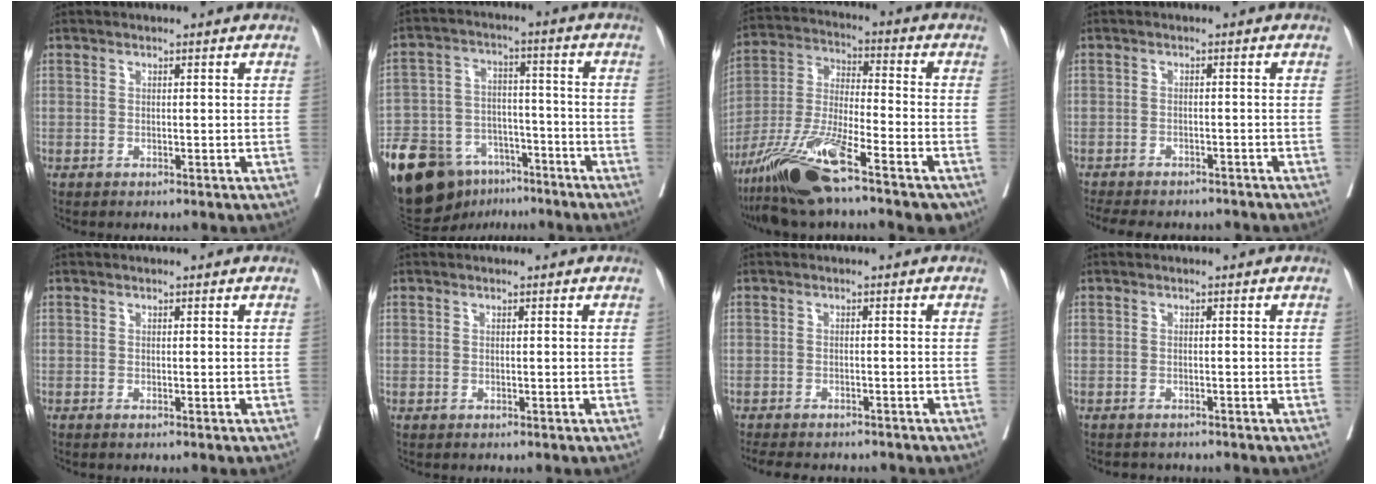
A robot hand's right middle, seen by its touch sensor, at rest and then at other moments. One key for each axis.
{"total": 22.4, "fx": -14.5, "fy": 12.7, "fz": 11.5, "tx": -0.291, "ty": -0.005, "tz": -0.242}
{"total": 18.2, "fx": -11.6, "fy": 3.2, "fz": 13.7, "tx": -0.266, "ty": -0.030, "tz": -0.209}
{"total": 11.4, "fx": -10.0, "fy": 3.8, "fz": 3.9, "tx": -0.074, "ty": -0.002, "tz": -0.127}
{"total": 0.0}
{"total": 0.0}
{"total": 9.4, "fx": -8.2, "fy": 3.0, "fz": 3.4, "tx": -0.056, "ty": -0.006, "tz": -0.108}
{"total": 2.6, "fx": -2.4, "fy": 1.1, "fz": 0.2, "tx": -0.004, "ty": -0.003, "tz": -0.035}